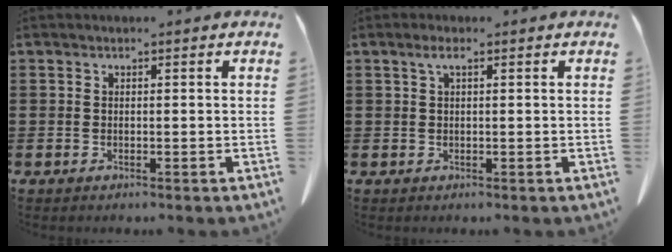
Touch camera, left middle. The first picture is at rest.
{"total": 1.7, "force": [0.6, 0.3, 1.5], "torque": [-0.031, 0.003, 0.011]}